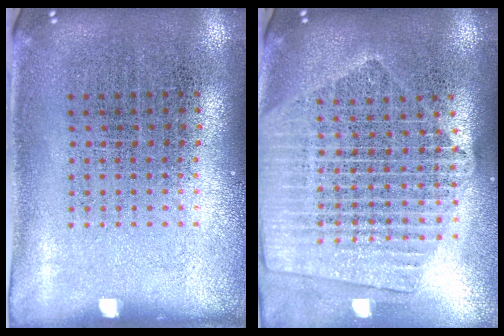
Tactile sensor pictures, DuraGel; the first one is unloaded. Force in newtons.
{"total": 2.3, "press": 2.1, "slide": 1.1}